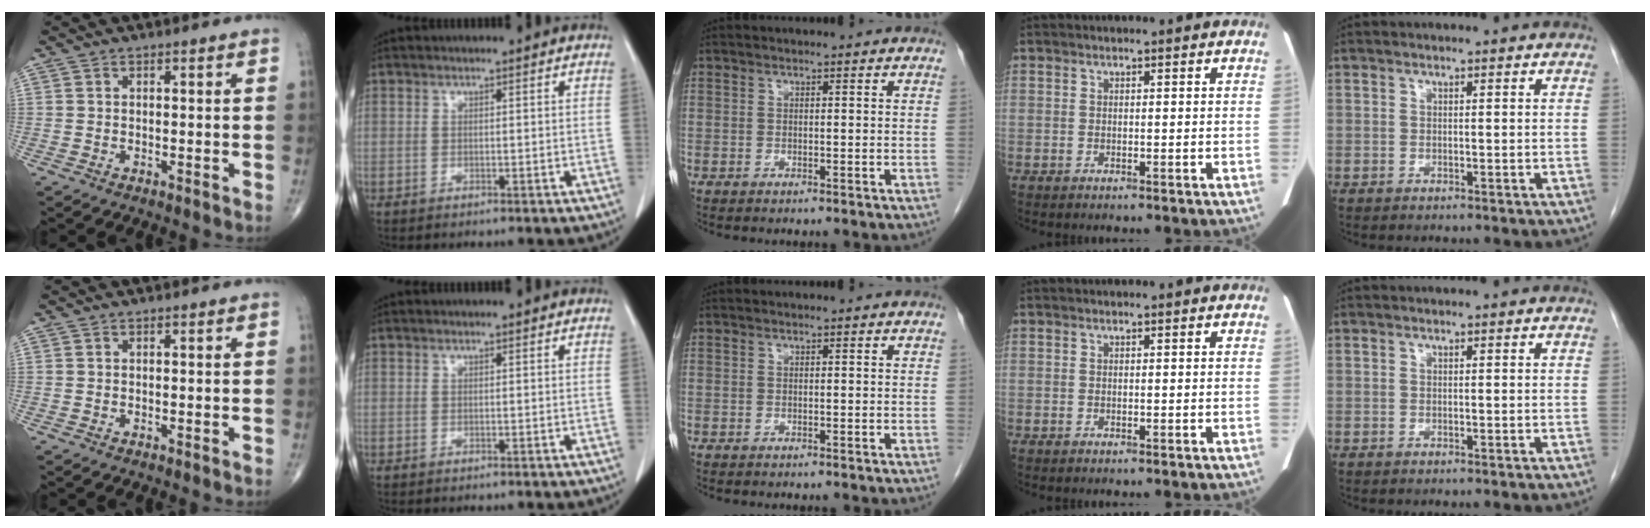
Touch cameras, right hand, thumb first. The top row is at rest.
{}